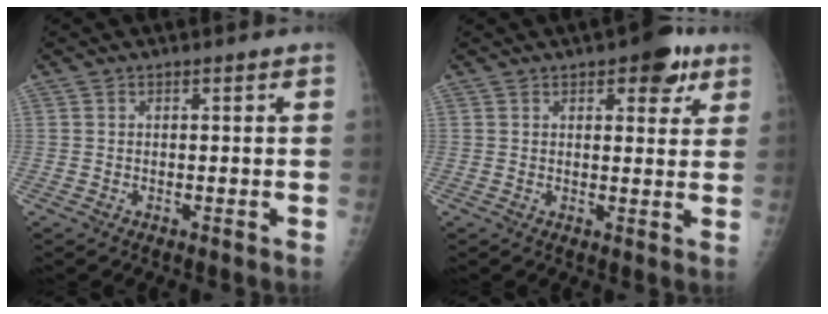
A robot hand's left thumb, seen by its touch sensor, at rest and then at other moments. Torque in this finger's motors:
{"motor_torque": [0.68, 0.59, 0.41, -0.51, 0.04]}